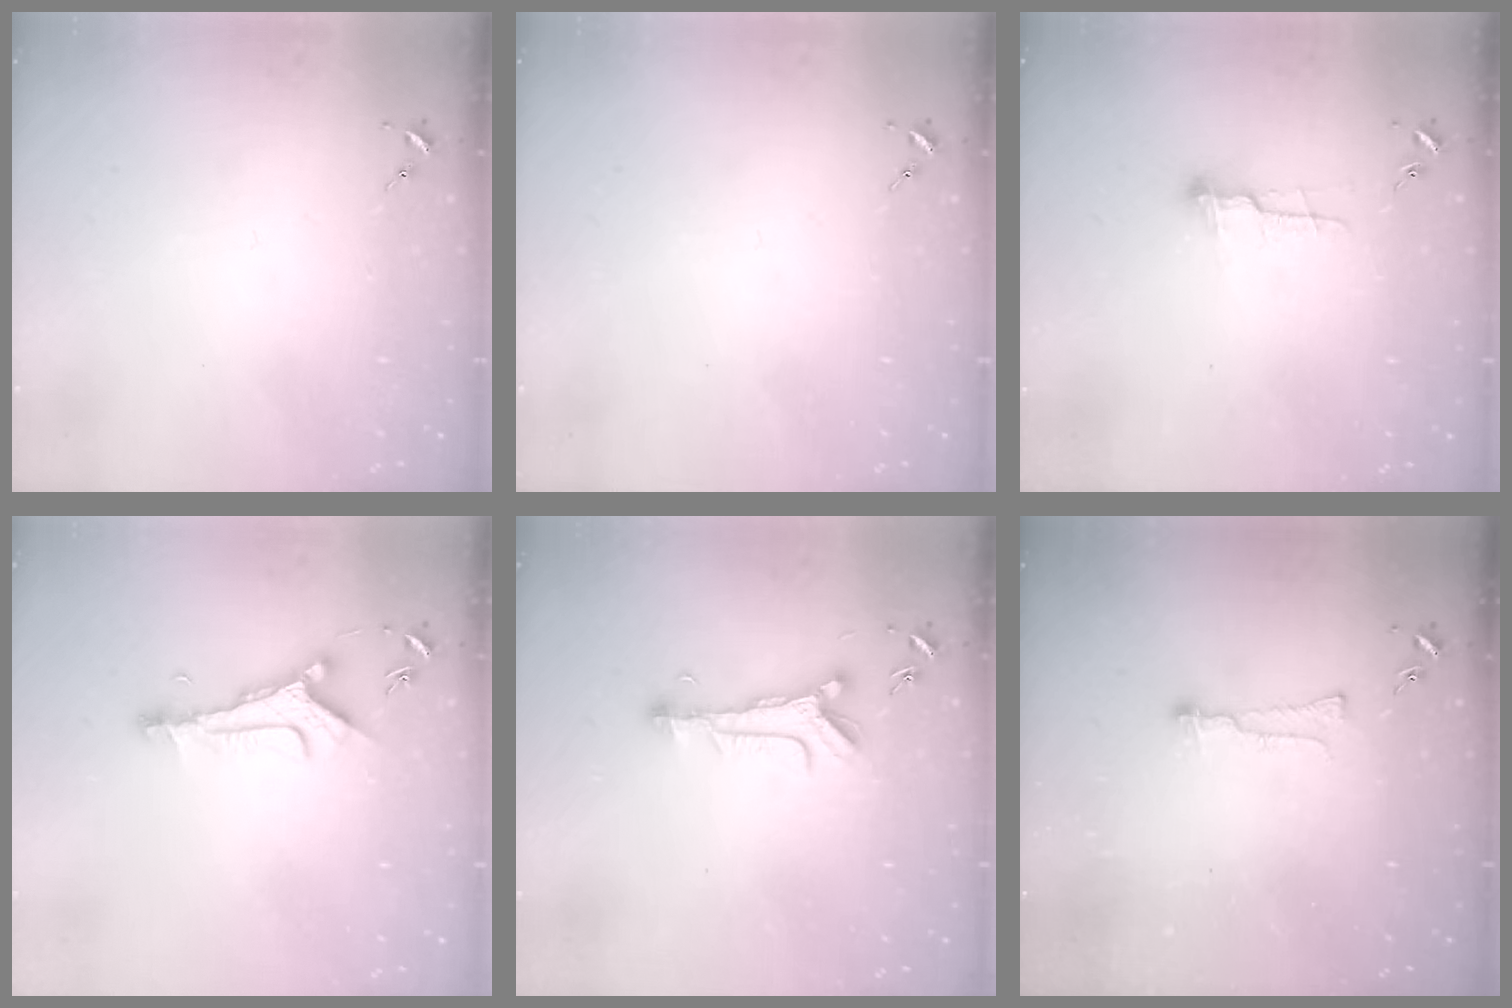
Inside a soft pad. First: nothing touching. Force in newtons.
{"total": 0.0}
{"total": 8.7, "press": 8.7, "slide": 0.5}
{"total": 8.6, "press": 8.6, "slide": 0.7}
{"total": 8.3, "press": 8.3, "slide": 0.5}
{"total": 5.2, "press": 5.1, "slide": 0.4}